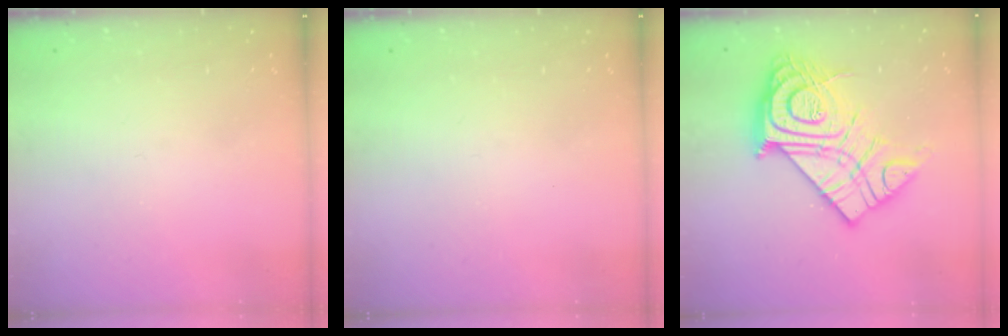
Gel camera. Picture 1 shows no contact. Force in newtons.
{"total": 2.1, "press": 2.0, "slide": 0.4}
{"total": 24.3, "press": 24.1, "slide": 2.4}